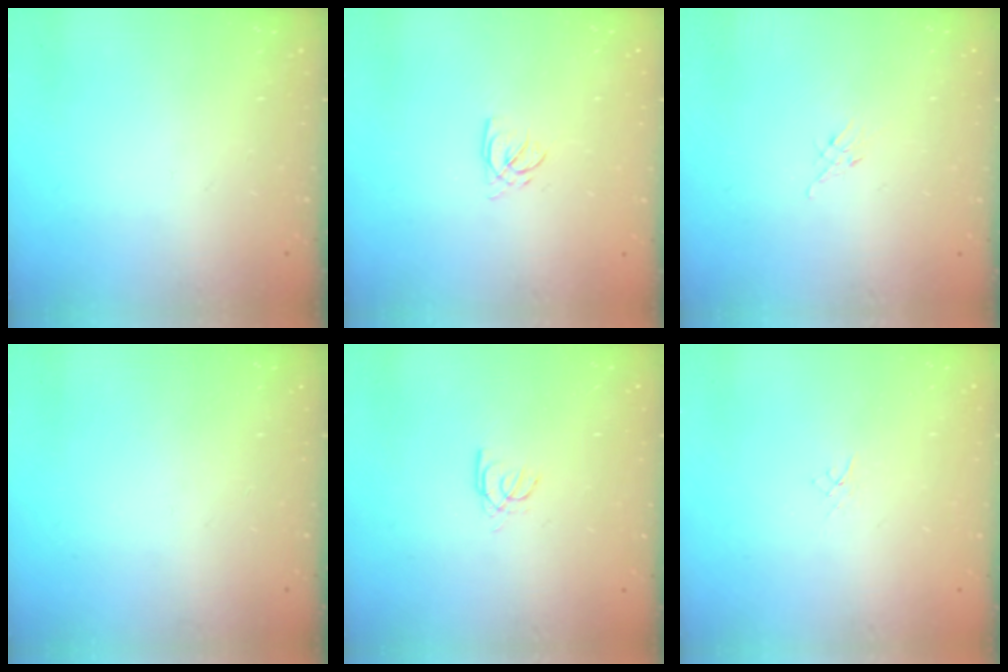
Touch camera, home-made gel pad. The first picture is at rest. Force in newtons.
{"total": 2.3, "press": 2.3, "slide": 0.3}
{"total": 2.6, "press": 2.5, "slide": 0.7}
{"total": 0.0}
{"total": 2.4, "press": 2.4, "slide": 0.3}
{"total": 1.9, "press": 1.9, "slide": 0.3}